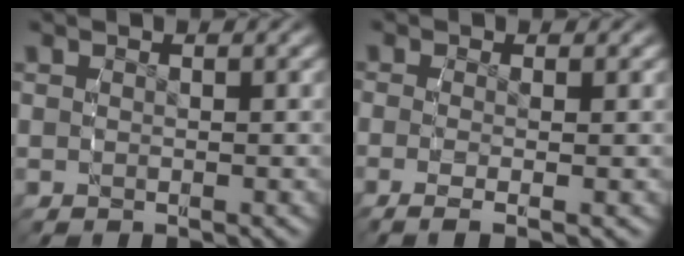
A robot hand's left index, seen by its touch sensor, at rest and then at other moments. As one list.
[{"total": 3.1, "force": [-1.6, 0.7, 2.6], "torque": [-0.061, -0.019, -0.017]}]